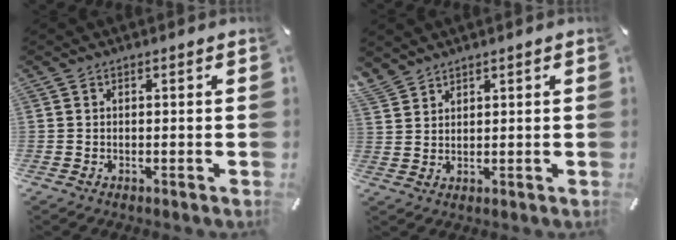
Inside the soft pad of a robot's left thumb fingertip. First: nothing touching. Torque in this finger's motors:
{"motor_torque": [0.50, 0.78, 1.48, -1.29, 0.71]}